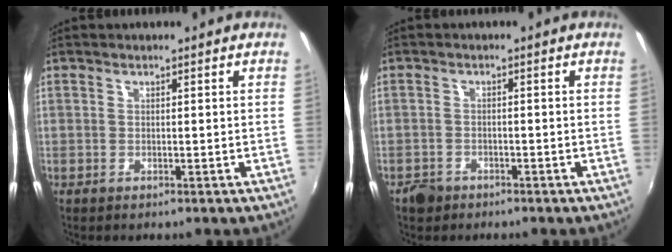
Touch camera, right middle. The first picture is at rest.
{"total": 2.9, "force": [-2.1, 1.9, 0.6], "torque": [-0.020, 0.000, -0.037]}